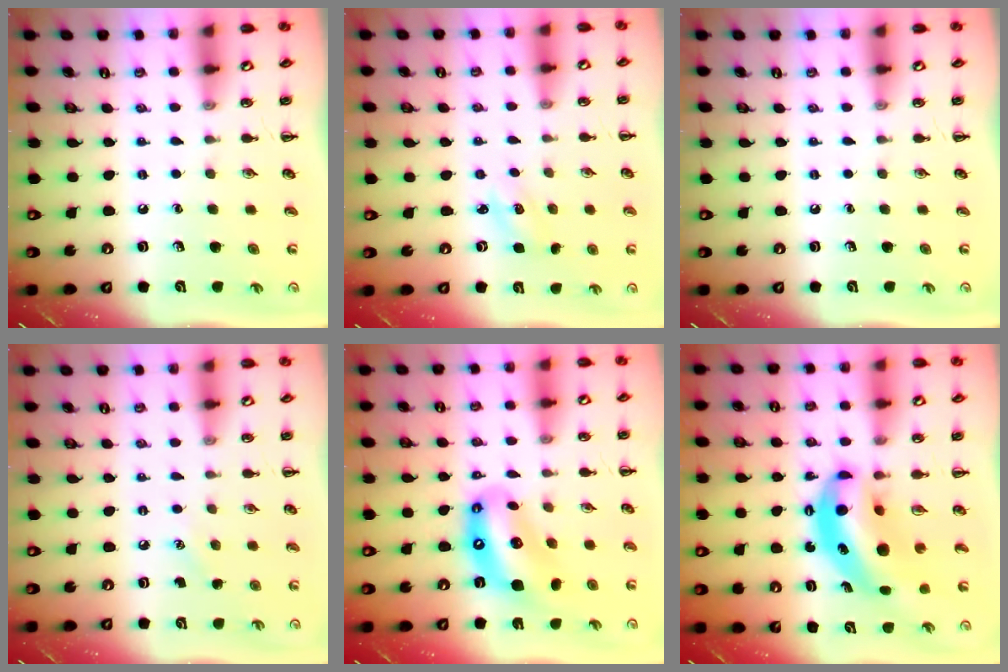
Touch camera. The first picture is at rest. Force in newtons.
{"total": 2.2, "press": 2.1, "slide": 0.6}
{"total": 0.0}
{"total": 5.2, "press": 5.0, "slide": 1.4}
{"total": 12.4, "press": 12.0, "slide": 3.3}
{"total": 10.8, "press": 10.4, "slide": 2.7}